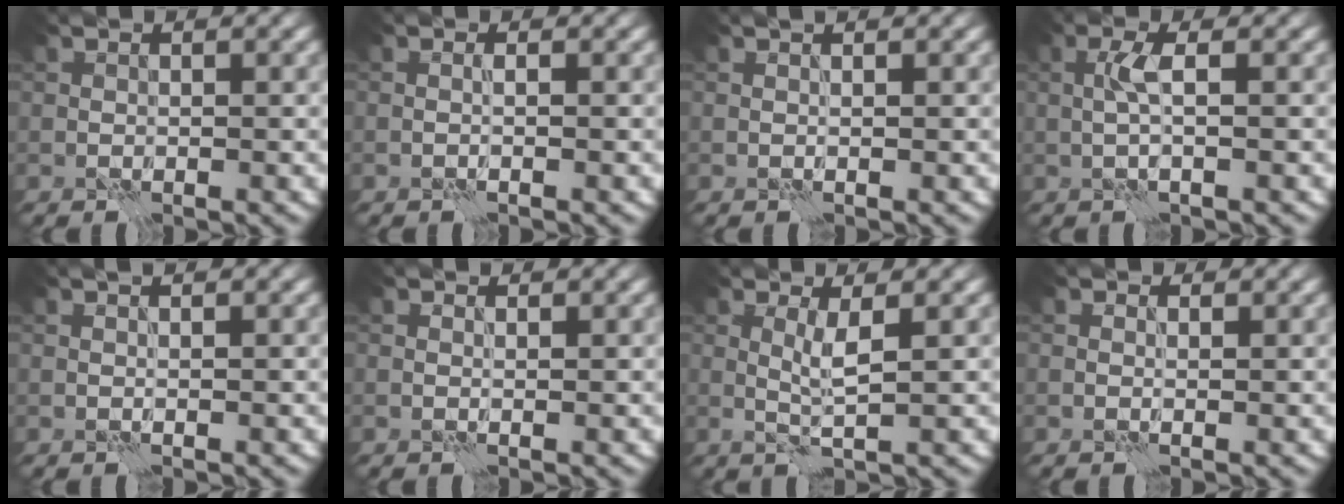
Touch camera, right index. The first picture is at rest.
{"total": 0.6, "force": [-0.1, -0.5, 0.3], "torque": [-0.003, 0.004, -0.006]}
{"total": 0.9, "force": [0.7, -0.4, 0.4], "torque": [-0.004, 0.004, 0.007]}
{"total": 1.8, "force": [0.3, -0.2, 1.8], "torque": [-0.038, 0.011, 0.000]}
{"total": 1.0, "force": [0.8, -0.4, 0.4], "torque": [-0.005, 0.004, 0.008]}
{"total": 0.6, "force": [0.6, 0.0, 0.2], "torque": [-0.003, 0.002, 0.005]}
{"total": 1.9, "force": [1.0, -0.7, 1.5], "torque": [-0.029, 0.000, 0.019]}
{"total": 0.6, "force": [0.4, 0.3, 0.3], "torque": [-0.002, 0.003, 0.002]}